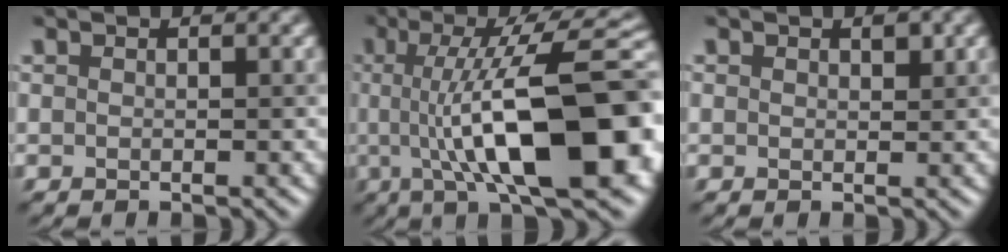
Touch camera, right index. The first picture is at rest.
{"total": 14.3, "force": [-0.6, 4.1, 13.6], "torque": [-0.185, 0.015, -0.013]}
{"total": 0.7, "force": [0.5, 0.4, -0.1], "torque": [-0.003, -0.003, 0.012]}